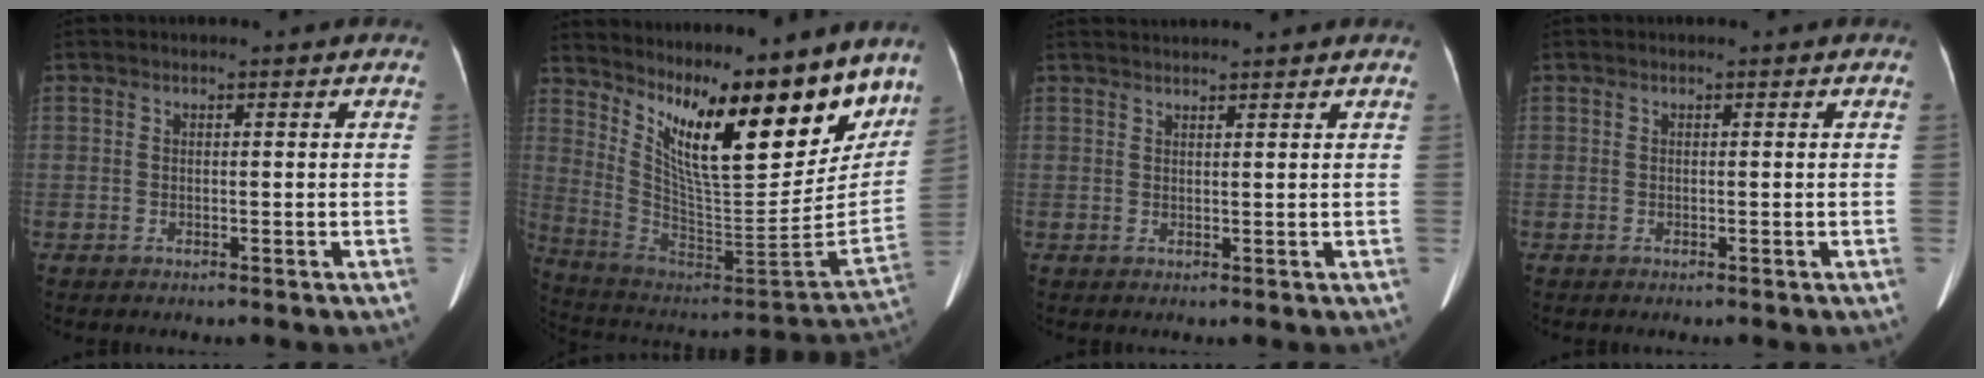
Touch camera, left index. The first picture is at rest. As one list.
[{"total": 25.1, "force": [16.1, 6.8, 18.0], "torque": [-0.290, -0.014, 0.265]}, {"total": 5.3, "force": [5.0, -0.5, 1.6], "torque": [-0.019, 0.034, 0.068]}, {"total": 0.0}]